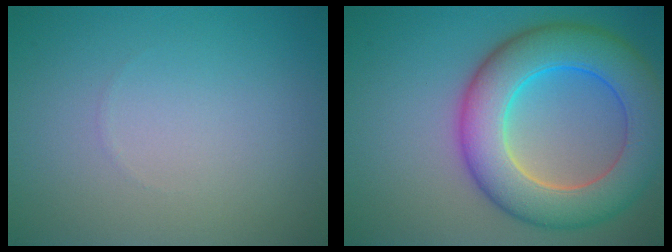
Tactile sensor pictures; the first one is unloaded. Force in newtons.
{"total": 9.9, "press": 9.9, "slide": 0.4}